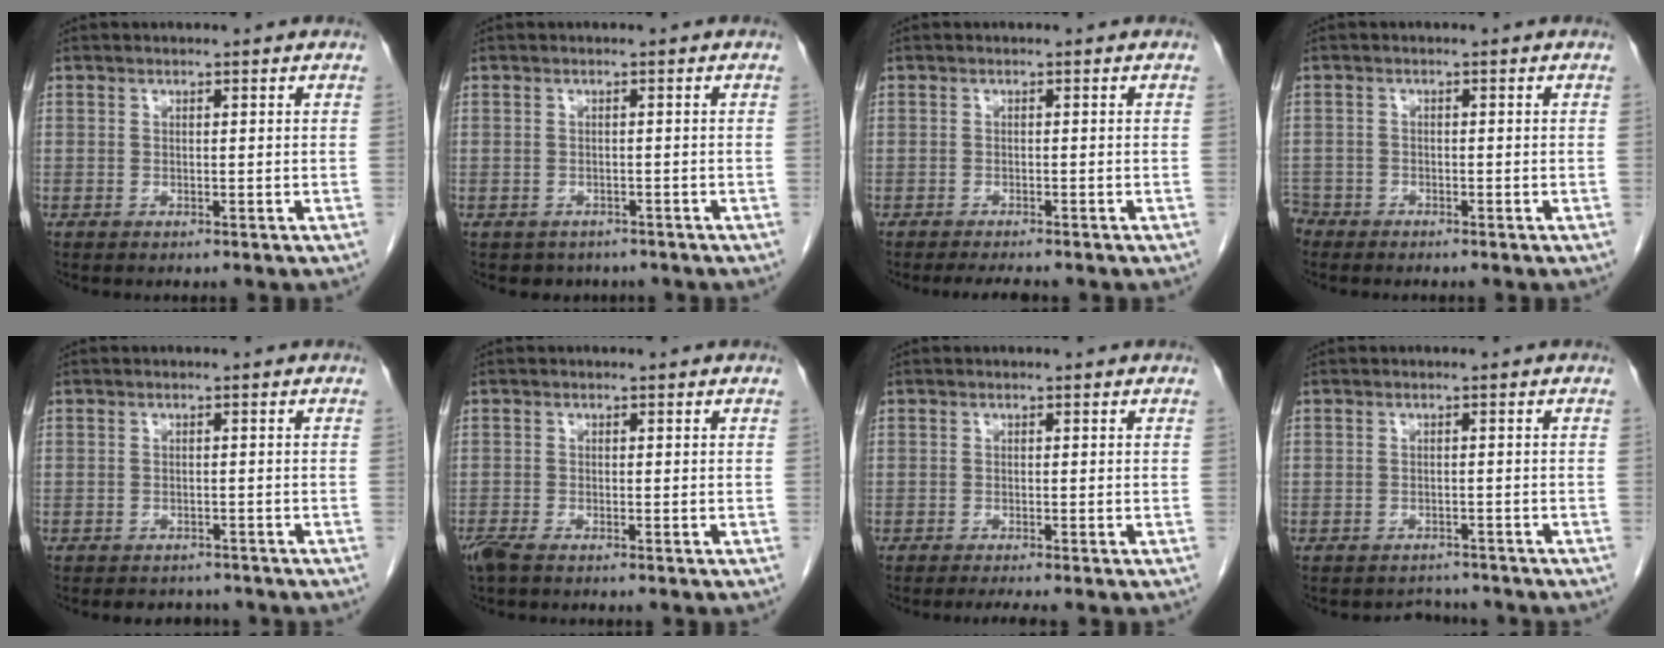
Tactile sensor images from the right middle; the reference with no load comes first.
{"total": 3.6, "force": [-2.8, 2.2, 0.4], "torque": [-0.009, 0.007, -0.034]}
{"total": 3.7, "force": [-3.2, 0.5, 1.7], "torque": [-0.023, -0.006, -0.045]}
{"total": 2.9, "force": [-2.6, 1.4, 0.0], "torque": [-0.002, 0.001, -0.051]}
{"total": 3.7, "force": [-3.3, 1.7, 0.3], "torque": [-0.007, 0.003, -0.041]}
{"total": 2.6, "force": [-1.9, 0.7, 1.6], "torque": [-0.040, -0.009, -0.035]}
{"total": 2.0, "force": [-1.6, -0.3, 1.1], "torque": [-0.016, -0.003, -0.026]}
{"total": 2.6, "force": [-2.4, 1.1, -0.5], "torque": [0.002, 0.005, -0.033]}